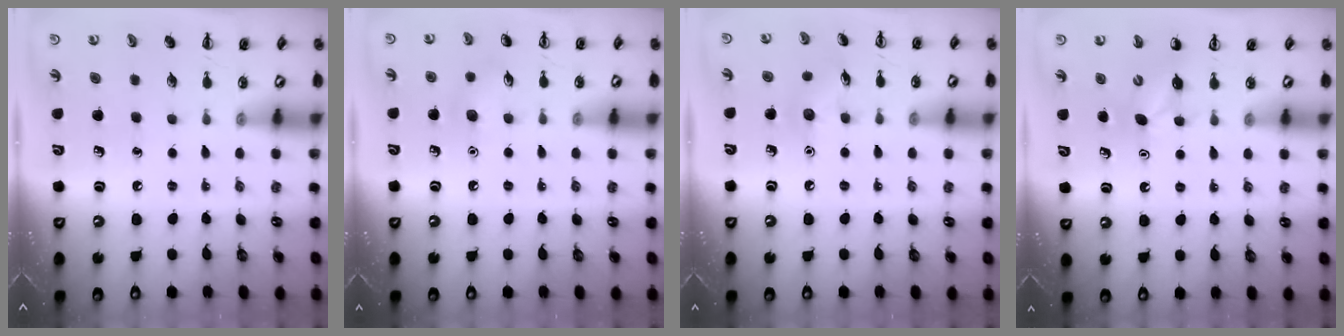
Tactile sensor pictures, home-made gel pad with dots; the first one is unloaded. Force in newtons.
{"total": 6.3, "press": 6.1, "slide": 1.6}
{"total": 6.5, "press": 6.3, "slide": 1.6}
{"total": 4.7, "press": 4.5, "slide": 1.4}